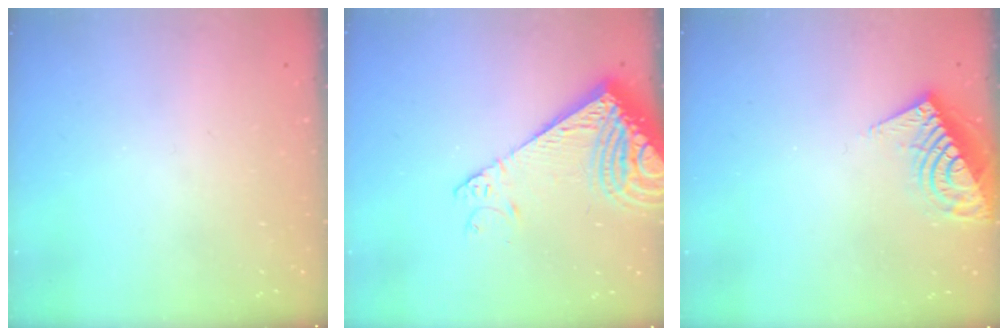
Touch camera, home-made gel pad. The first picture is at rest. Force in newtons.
{"total": 14.5, "press": 14.3, "slide": 2.6}
{"total": 11.7, "press": 11.5, "slide": 1.7}